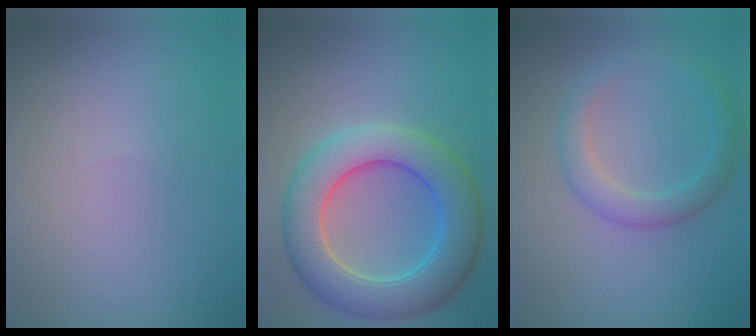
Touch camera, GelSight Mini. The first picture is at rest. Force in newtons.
{"total": 8.1, "press": 8.1, "slide": 0.3}
{"total": 2.7, "press": 2.7, "slide": 0.1}